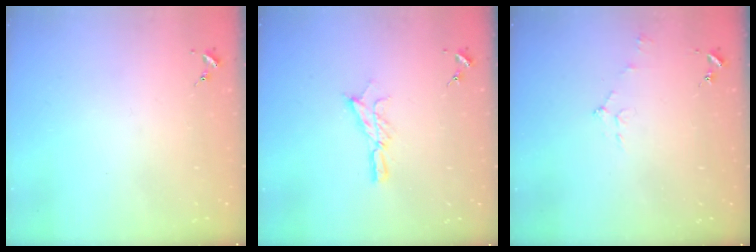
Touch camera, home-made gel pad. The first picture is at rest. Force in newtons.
{"total": 10.1, "press": 10.1, "slide": 0.6}
{"total": 5.3, "press": 5.3, "slide": 0.6}